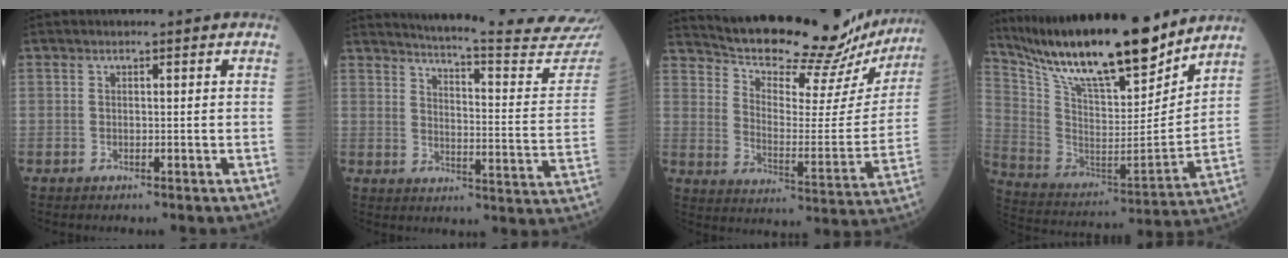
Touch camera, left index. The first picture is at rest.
{"total": 24.0, "force": [22.9, -0.7, 7.2], "torque": [-0.109, -0.138, 0.264]}
{"total": 25.1, "force": [23.2, 5.2, 7.8], "torque": [-0.130, -0.063, 0.305]}
{"total": 23.3, "force": [19.4, 3.9, 12.4], "torque": [-0.234, -0.018, 0.331]}